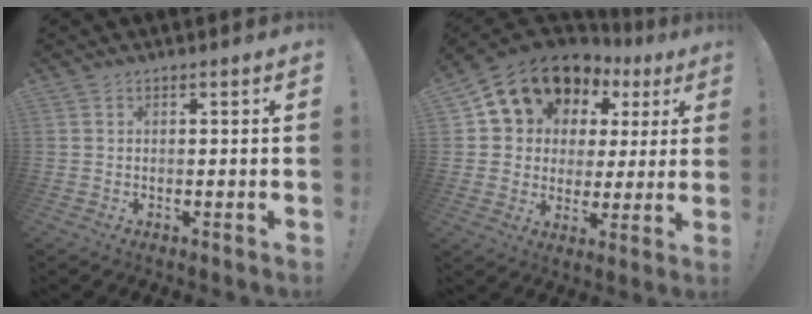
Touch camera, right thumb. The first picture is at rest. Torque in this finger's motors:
{"motor_torque": [2.48, 2.53, 0.74, 0.63, 0.31]}